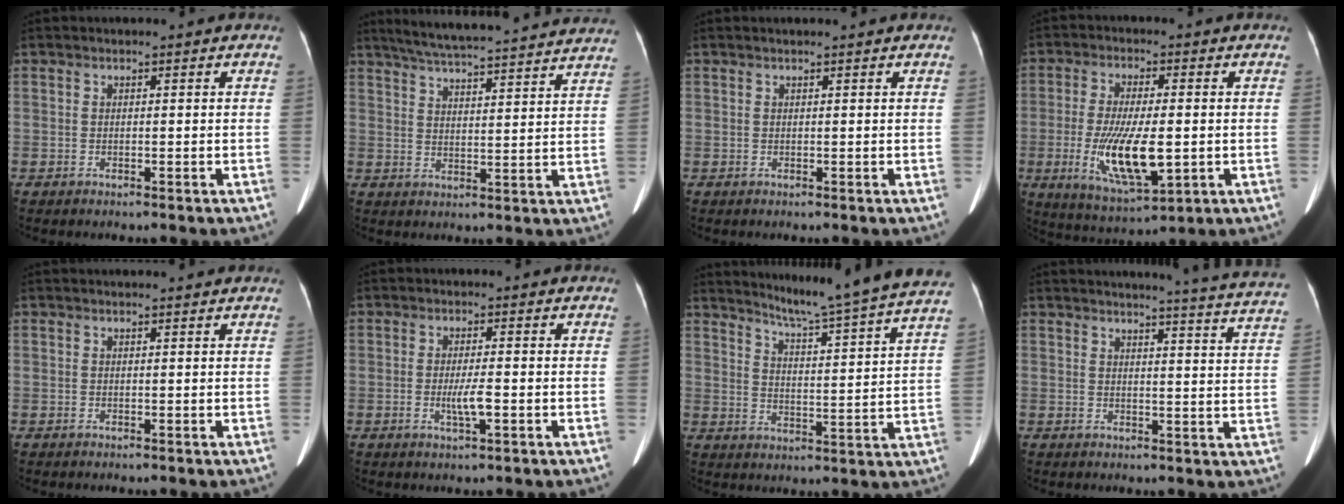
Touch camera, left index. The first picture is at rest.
{"total": 25.0, "force": [23.0, 1.3, 9.7], "torque": [-0.158, -0.008, 0.295]}
{"total": 2.3, "force": [2.1, 0.0, 1.0], "torque": [-0.013, 0.019, 0.026]}
{"total": 11.6, "force": [-2.0, 3.1, 11.0], "torque": [-0.216, -0.023, -0.024]}
{"total": 2.7, "force": [2.6, 0.0, 0.7], "torque": [-0.010, 0.016, 0.030]}
{"total": 3.0, "force": [-0.8, 0.2, 2.9], "torque": [-0.059, -0.005, -0.012]}
{"total": 20.5, "force": [18.5, -2.1, 8.7], "torque": [-0.138, -0.067, 0.235]}
{"total": 16.8, "force": [16.0, -1.2, 4.8], "torque": [-0.065, -0.093, 0.164]}